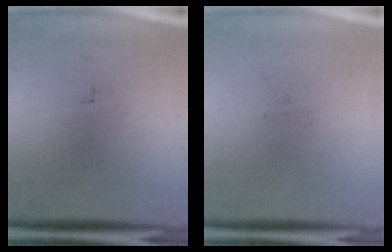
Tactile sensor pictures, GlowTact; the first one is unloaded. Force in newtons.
{"total": 0.0}